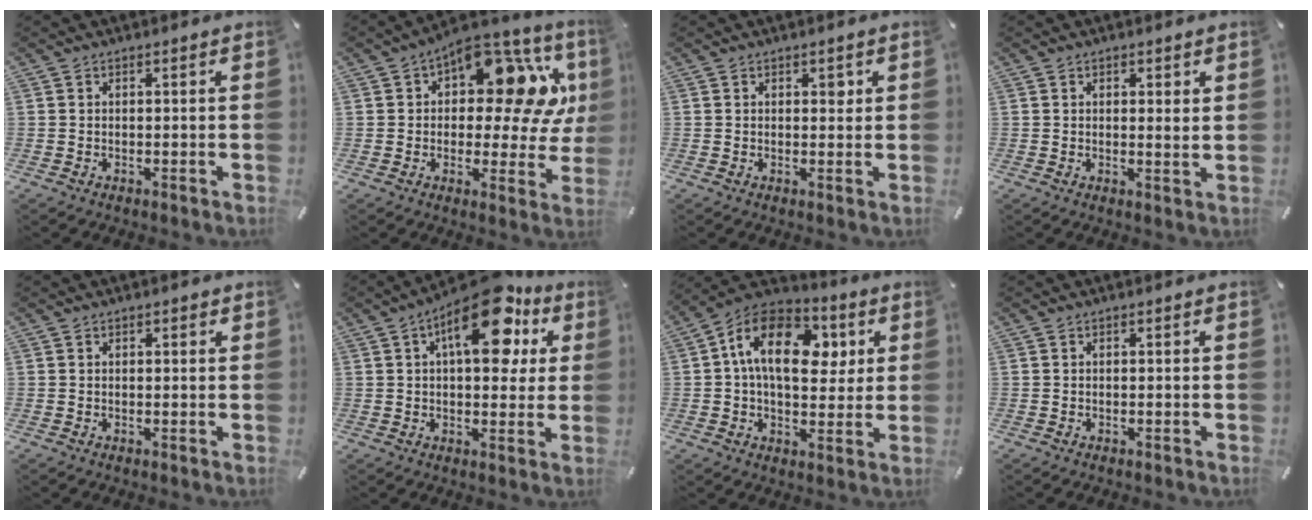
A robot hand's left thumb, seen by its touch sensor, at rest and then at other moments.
{"total": 17.7, "force": [6.2, 9.4, 13.6], "torque": [-0.178, -0.040, 0.101]}
{"total": 1.9, "force": [0.9, 1.3, 1.1], "torque": [0.001, -0.006, 0.009]}
{"total": 1.6, "force": [1.0, 0.7, 1.0], "torque": [-0.014, -0.004, 0.017]}
{"total": 0.5, "force": [0.2, 0.4, 0.3], "torque": [-0.005, 0.003, 0.004]}
{"total": 16.6, "force": [7.4, 7.8, 12.7], "torque": [-0.179, -0.027, 0.120]}
{"total": 17.0, "force": [4.1, 11.1, 12.2], "torque": [-0.217, -0.003, 0.072]}
{"total": 0.0}